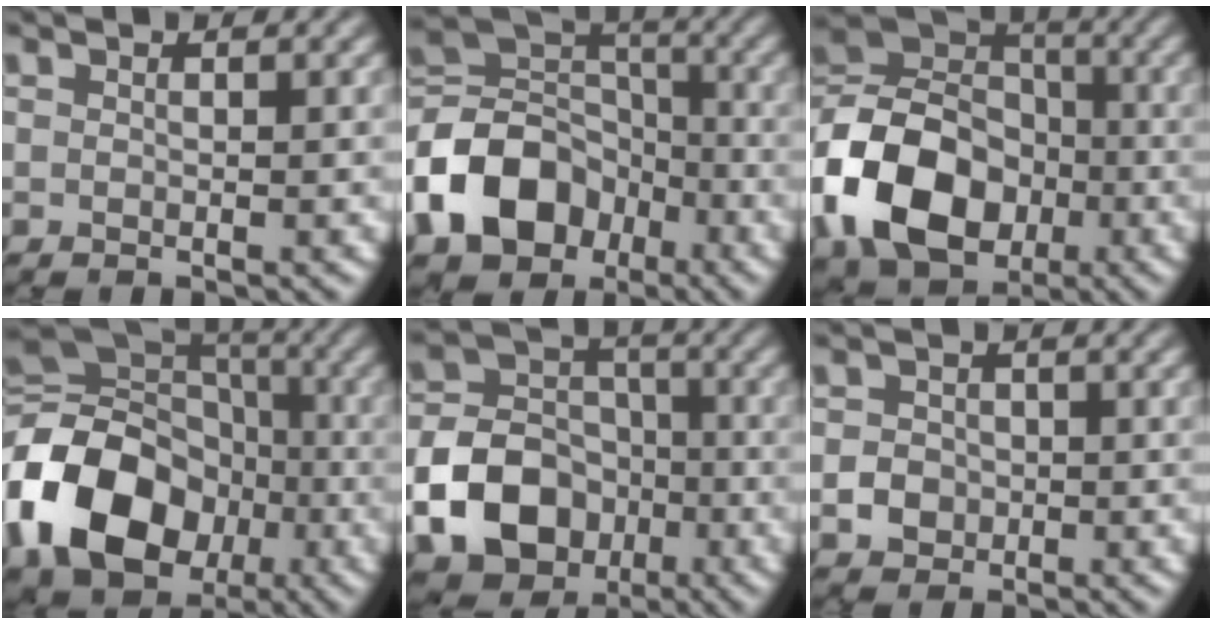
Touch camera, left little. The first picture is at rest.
{"total": 10.9, "force": [-4.8, 7.9, 5.8], "torque": [-0.128, 0.003, -0.102]}
{"total": 12.3, "force": [-4.2, 8.9, 7.4], "torque": [-0.158, 0.004, -0.092]}
{"total": 16.4, "force": [-5.2, 12.3, 9.4], "torque": [-0.217, -0.005, -0.107]}
{"total": 11.0, "force": [-4.3, 8.6, 5.3], "torque": [-0.105, -0.024, -0.094]}
{"total": 2.1, "force": [-0.5, 1.9, 0.7], "torque": [0.005, 0.000, -0.015]}